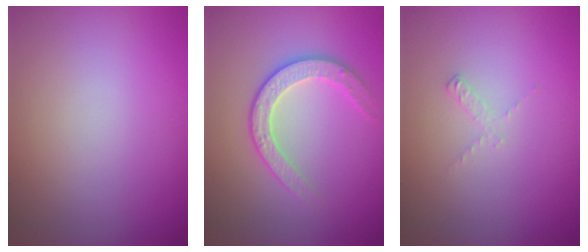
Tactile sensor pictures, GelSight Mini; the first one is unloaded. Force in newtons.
{"total": 2.9, "press": 2.8, "slide": 0.8}
{"total": 0.8, "press": 0.8, "slide": 0.1}